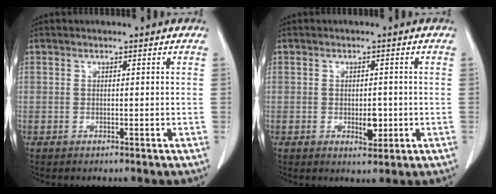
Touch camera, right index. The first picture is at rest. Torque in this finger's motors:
{"motor_torque": [0.14, 0.09, 0.09, 0.02]}